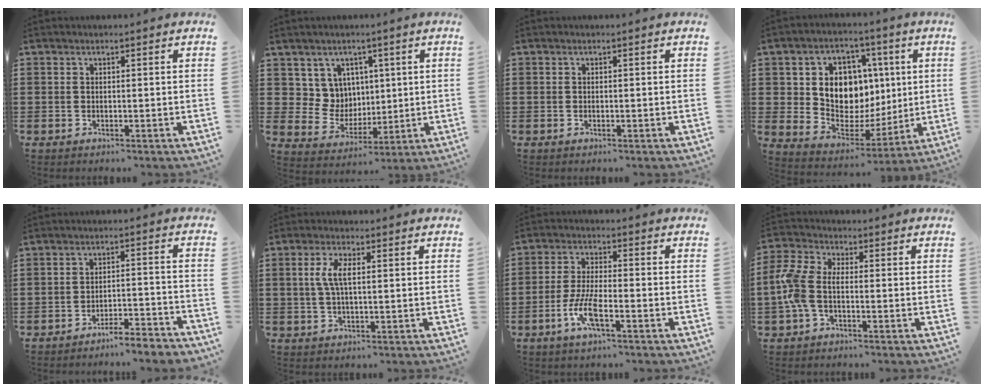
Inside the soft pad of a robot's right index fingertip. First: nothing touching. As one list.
[{"total": 7.5, "force": [2.5, 6.9, 1.5], "torque": [-0.062, -0.013, 0.053]}, {"total": 0.0}, {"total": 9.4, "force": [2.9, 7.9, 4.3], "torque": [-0.093, -0.010, 0.057]}, {"total": 4.2, "force": [-4.0, -0.4, 0.9], "torque": [-0.020, -0.005, -0.082]}, {"total": 4.4, "force": [0.8, 1.5, 4.1], "torque": [-0.090, 0.003, 0.009]}, {"total": 6.3, "force": [-2.9, 1.6, 5.4], "torque": [-0.121, -0.010, -0.058]}, {"total": 5.7, "force": [-1.4, 3.0, 4.7], "torque": [-0.132, -0.005, -0.039]}]